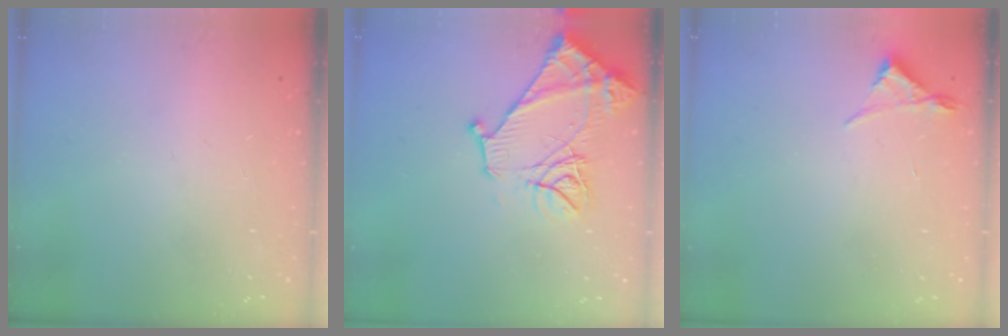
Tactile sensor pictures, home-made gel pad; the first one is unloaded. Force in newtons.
{"total": 13.5, "press": 13.4, "slide": 1.3}
{"total": 4.2, "press": 4.1, "slide": 0.5}